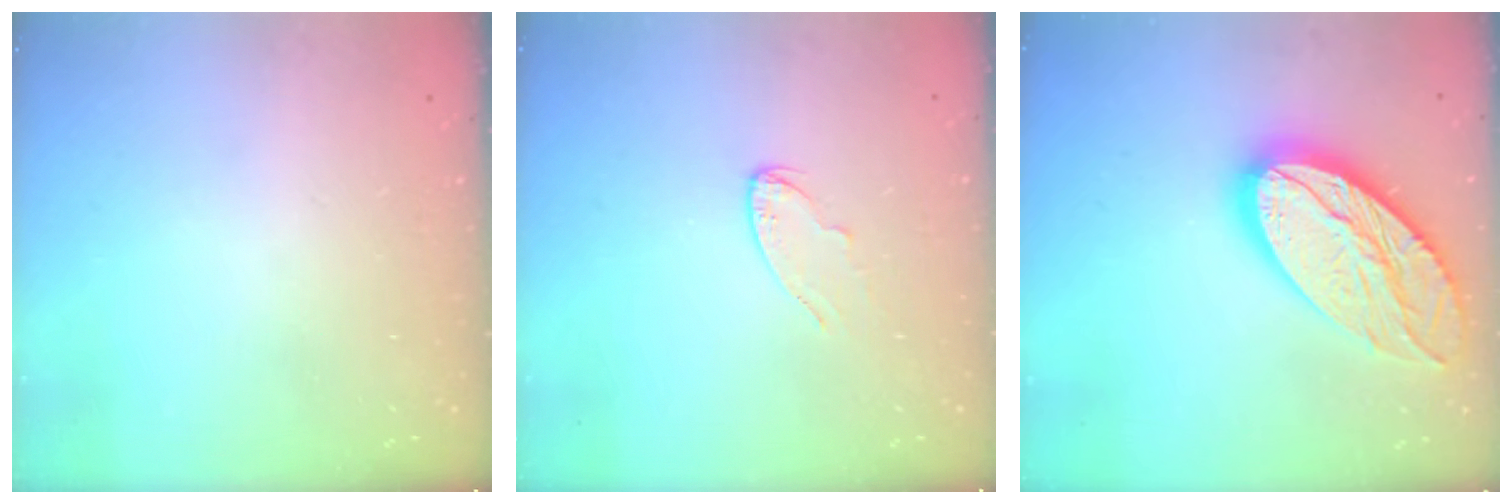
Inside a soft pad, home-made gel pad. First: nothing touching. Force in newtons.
{"total": 4.2, "press": 4.2, "slide": 0.5}
{"total": 23.1, "press": 23.0, "slide": 2.0}